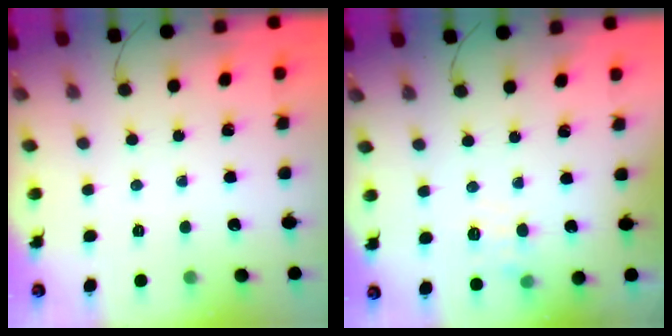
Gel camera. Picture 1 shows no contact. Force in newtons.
{"total": 6.3, "press": 6.0, "slide": 2.0}